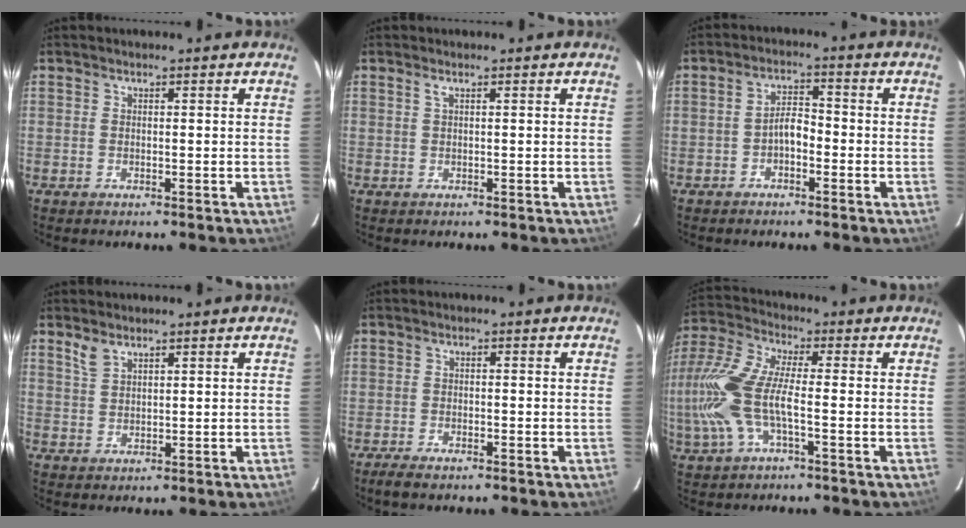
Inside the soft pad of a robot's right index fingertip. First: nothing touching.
{"total": 0.6, "force": [0.3, -0.2, 0.5], "torque": [-0.012, 0.002, 0.005]}
{"total": 3.4, "force": [-1.7, 1.7, 2.4], "torque": [-0.044, 0.012, -0.030]}
{"total": 2.7, "force": [2.1, 1.1, 1.4], "torque": [-0.028, 0.002, 0.044]}
{"total": 3.4, "force": [-2.7, 0.9, 1.9], "torque": [-0.048, -0.010, -0.048]}
{"total": 14.6, "force": [-2.9, 4.8, 13.5], "torque": [-0.287, -0.003, -0.058]}